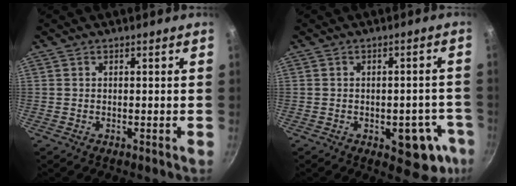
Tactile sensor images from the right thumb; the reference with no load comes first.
{"total": 10.5, "force": [-4.0, 5.6, 8.0], "torque": [-0.038, 0.021, -0.046]}